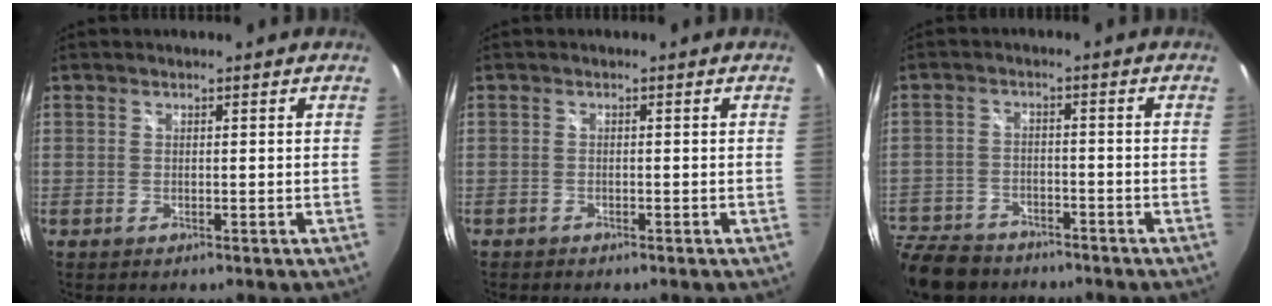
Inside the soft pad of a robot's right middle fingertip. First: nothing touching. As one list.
[{"total": 0.9, "force": [-0.9, 0.3, -0.1], "torque": [-0.003, 0.001, -0.019]}, {"total": 15.3, "force": [-11.6, 8.3, 5.5], "torque": [-0.167, -0.004, -0.196]}]